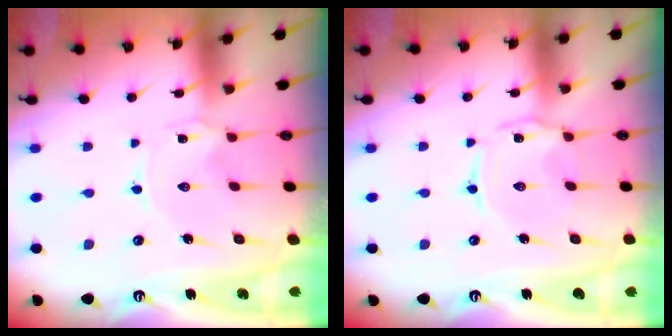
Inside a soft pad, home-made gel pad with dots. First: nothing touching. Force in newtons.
{"total": 1.7, "press": 1.7, "slide": 0.4}